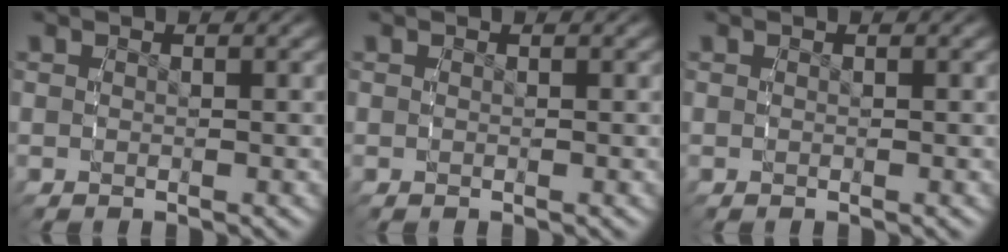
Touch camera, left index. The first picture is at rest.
{"total": 0.0}
{"total": 0.0}